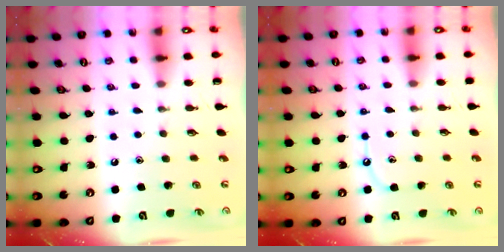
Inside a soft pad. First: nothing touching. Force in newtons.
{"total": 5.4, "press": 5.4, "slide": 0.6}